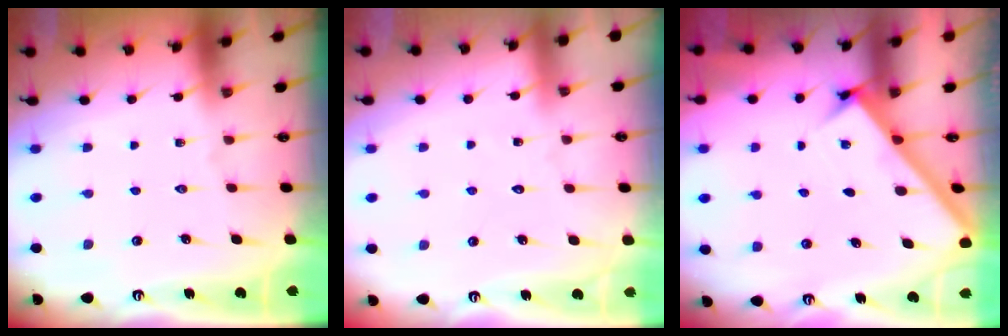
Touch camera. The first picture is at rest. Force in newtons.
{"total": 3.8, "press": 3.8, "slide": 0.3}
{"total": 2.6, "press": 2.6, "slide": 0.3}